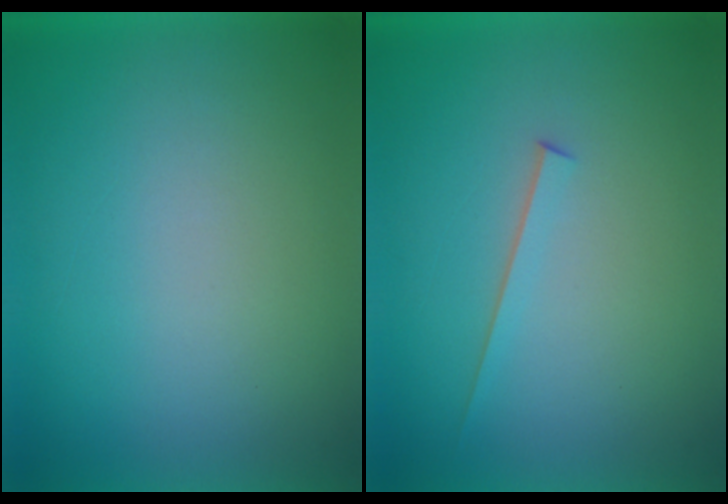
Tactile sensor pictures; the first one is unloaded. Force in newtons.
{"total": 1.5}